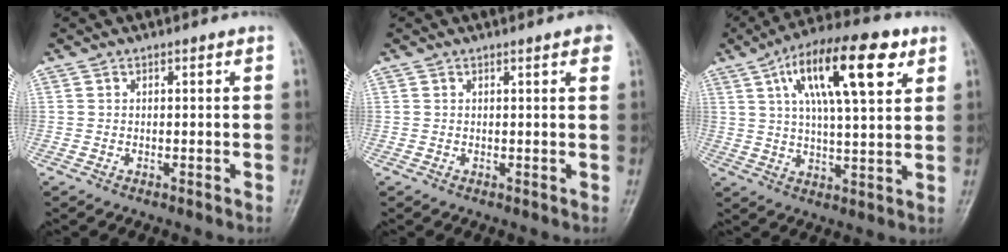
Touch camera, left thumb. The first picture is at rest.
{"total": 2.1, "force": [1.2, 0.4, 1.7], "torque": [-0.019, -0.001, 0.009]}
{"total": 17.7, "force": [7.5, 5.9, 15.0], "torque": [-0.230, -0.004, 0.118]}